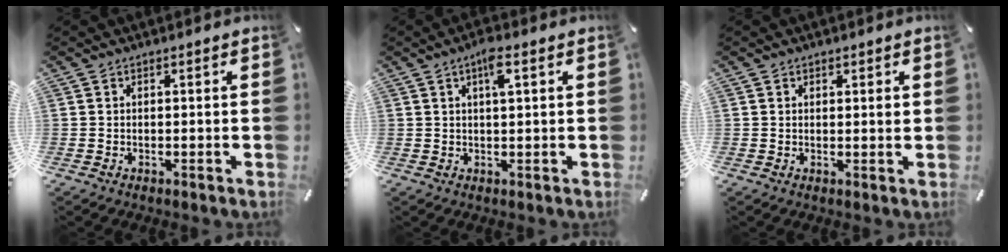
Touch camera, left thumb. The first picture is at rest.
{"total": 4.0, "force": [1.7, 0.9, 3.5], "torque": [-0.067, 0.003, 0.025]}
{"total": 1.1, "force": [0.6, 0.7, 0.6], "torque": [-0.004, -0.001, 0.009]}